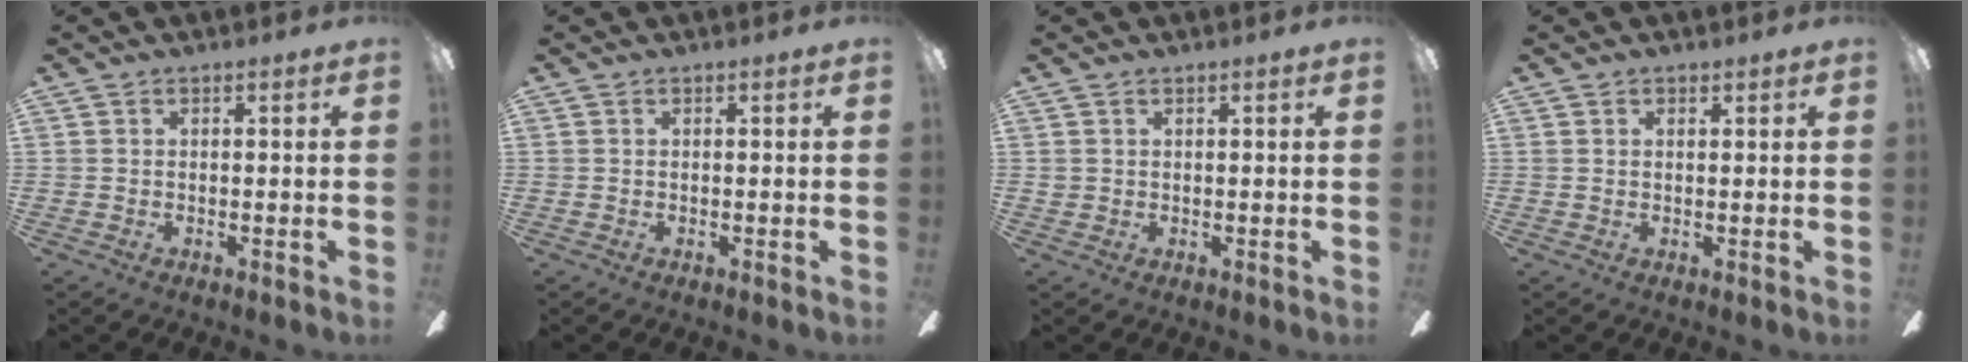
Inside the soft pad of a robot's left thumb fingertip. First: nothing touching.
{"total": 0.0}
{"total": 0.9, "force": [0.5, 0.7, 0.1], "torque": [-0.003, 0.003, 0.009]}
{"total": 0.9, "force": [0.7, 0.5, 0.2], "torque": [-0.005, 0.002, 0.014]}